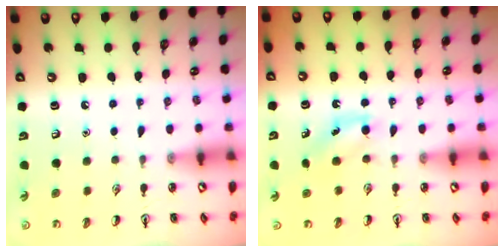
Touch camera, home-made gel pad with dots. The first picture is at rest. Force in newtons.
{"total": 4.4, "press": 4.2, "slide": 1.4}